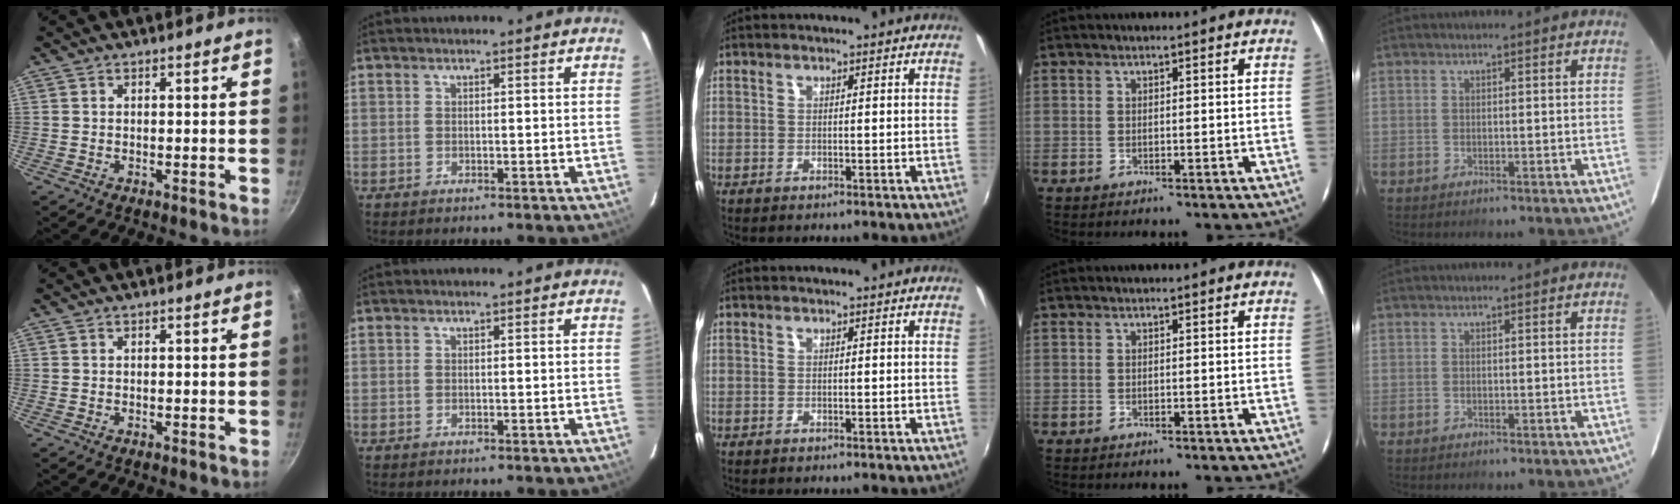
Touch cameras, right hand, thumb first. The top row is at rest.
{}